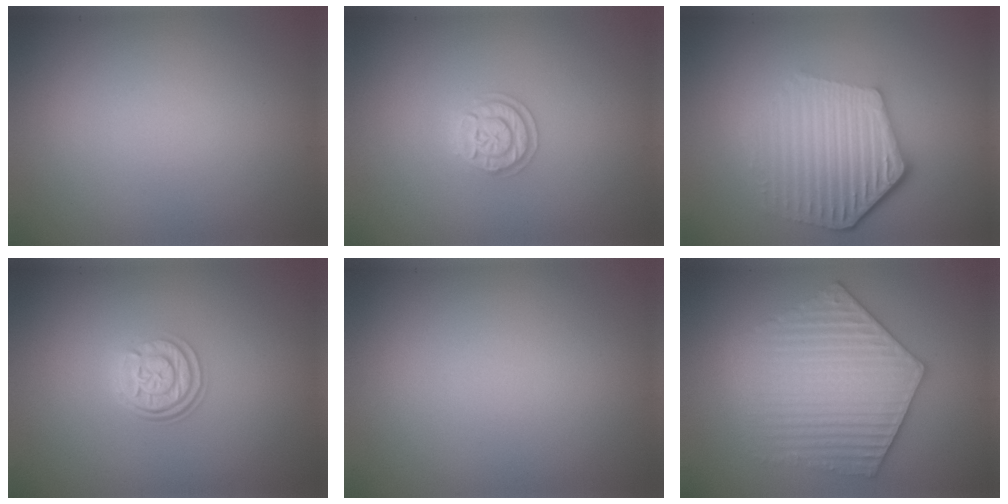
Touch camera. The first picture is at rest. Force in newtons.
{"total": 2.0, "press": 2.0, "slide": 0.3}
{"total": 6.0, "press": 4.5, "slide": 3.9}
{"total": 3.0, "press": 2.4, "slide": 1.8}
{"total": 0.0}
{"total": 6.1, "press": 6.1, "slide": 0.8}